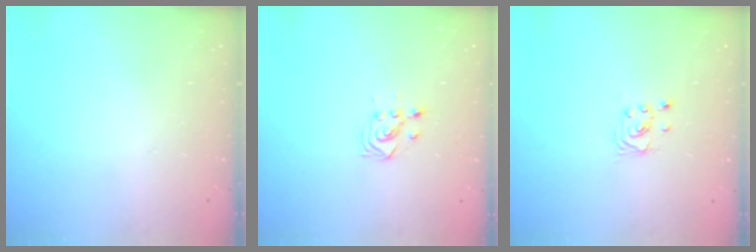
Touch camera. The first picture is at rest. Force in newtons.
{"total": 2.9, "press": 2.9, "slide": 0.3}
{"total": 1.7, "press": 1.6, "slide": 0.1}